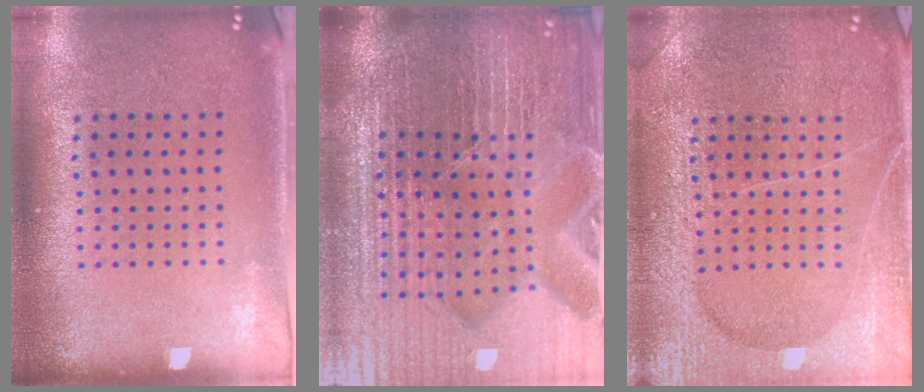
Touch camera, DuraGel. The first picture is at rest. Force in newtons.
{"total": 6.7, "press": 5.9, "slide": 3.2}
{"total": 6.1, "press": 6.0, "slide": 0.9}